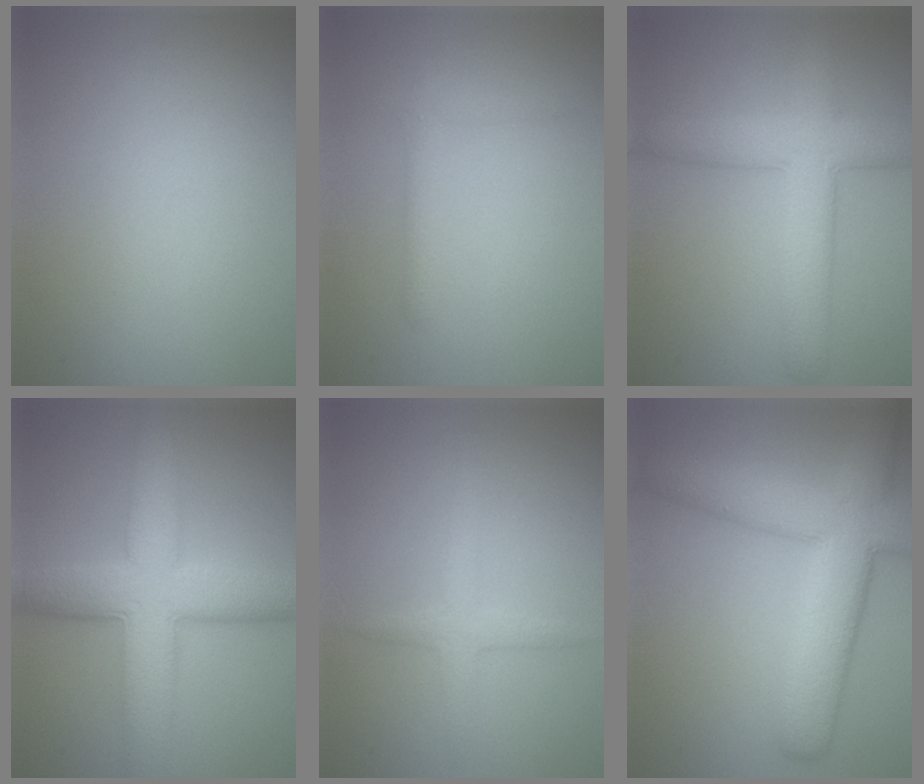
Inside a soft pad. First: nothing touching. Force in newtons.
{"total": 1.1, "press": 1.1, "slide": 0.1}
{"total": 5.9, "press": 5.9, "slide": 0.4}
{"total": 8.0, "press": 8.0, "slide": 0.2}
{"total": 1.9, "press": 1.9, "slide": 0.1}
{"total": 8.0, "press": 8.0, "slide": 0.5}